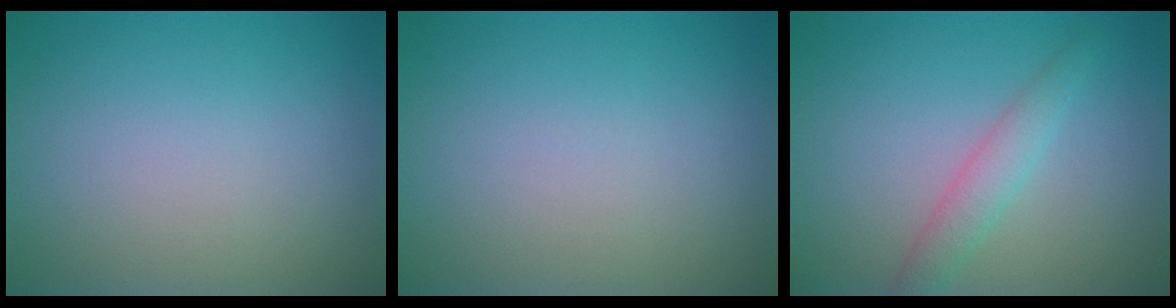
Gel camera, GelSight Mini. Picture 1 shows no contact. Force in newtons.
{"total": 0.0}
{"total": 2.2, "press": 2.2, "slide": 0.0}